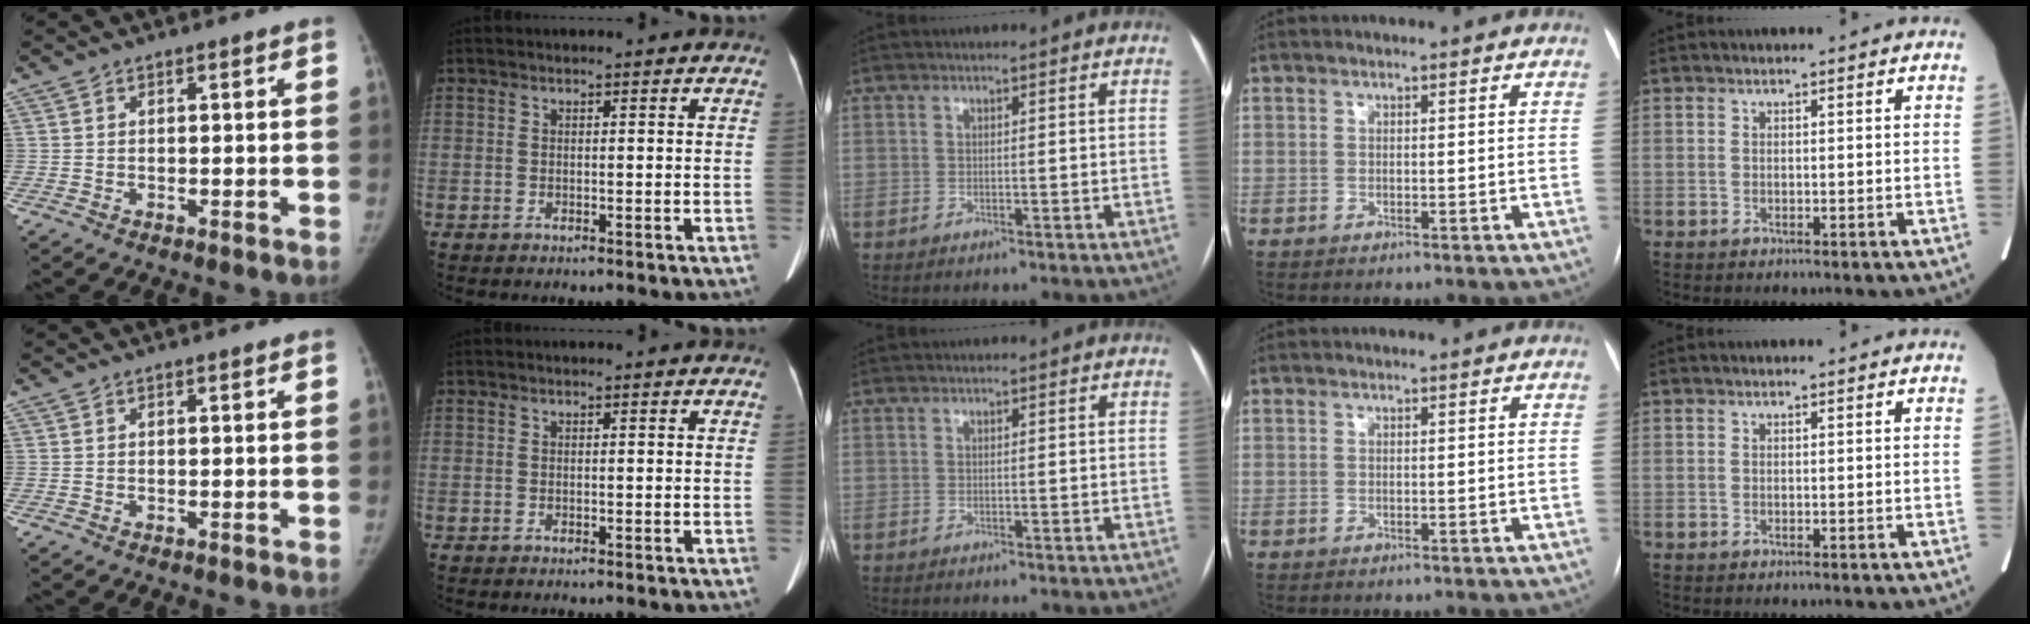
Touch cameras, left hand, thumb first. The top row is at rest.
{}